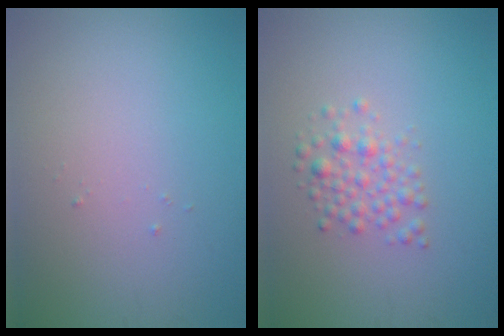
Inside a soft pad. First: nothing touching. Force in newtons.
{"total": 2.2, "press": 2.2, "slide": 0.0}